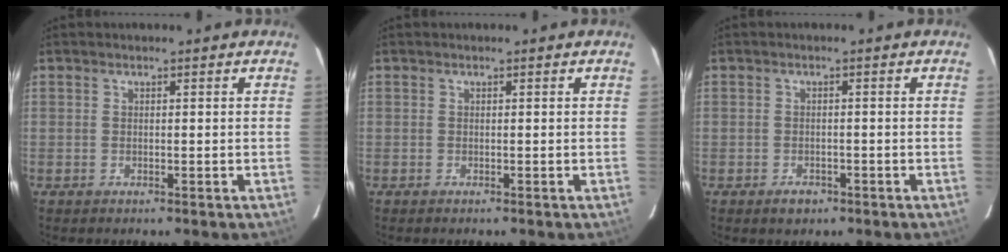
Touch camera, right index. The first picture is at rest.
{"total": 0.0}
{"total": 2.2, "force": [-1.4, 1.4, 0.9], "torque": [-0.014, 0.002, -0.015]}